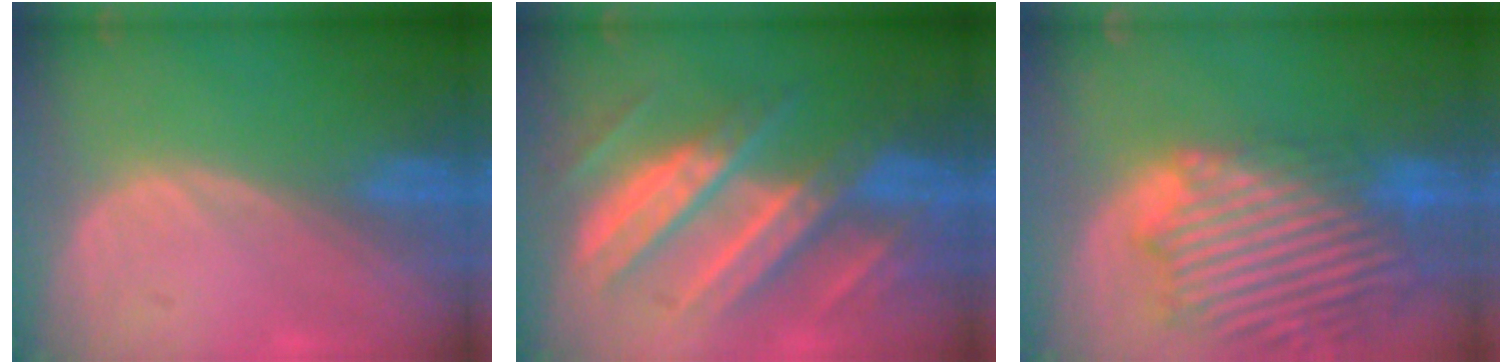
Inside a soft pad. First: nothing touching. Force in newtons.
{"total": 11.3, "press": 11.2, "slide": 1.1}
{"total": 14.6, "press": 12.4, "slide": 7.6}